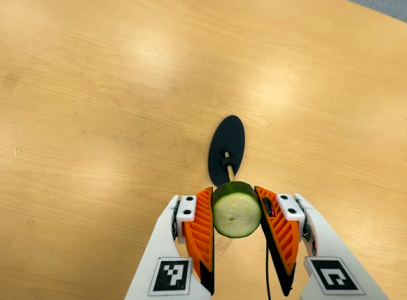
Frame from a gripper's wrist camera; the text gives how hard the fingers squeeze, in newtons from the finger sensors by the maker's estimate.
{"total": 9.6, "left": 8.6, "right": 10.6}